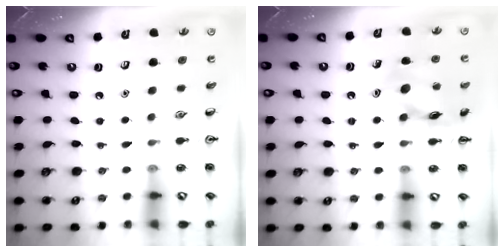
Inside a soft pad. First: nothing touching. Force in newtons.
{"total": 13.1, "press": 13.1, "slide": 0.7}